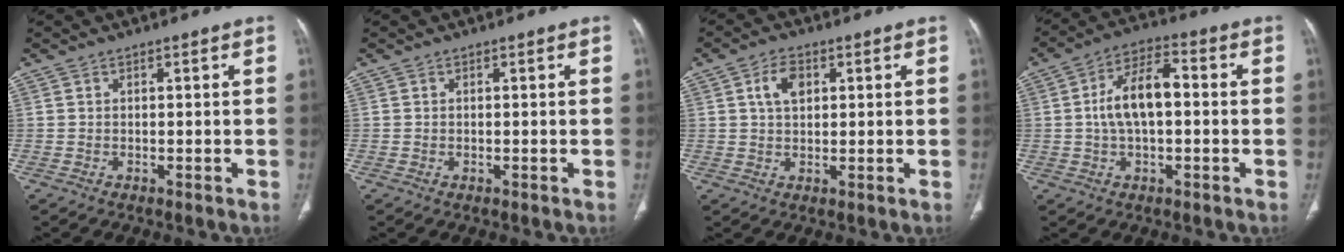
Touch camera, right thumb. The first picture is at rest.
{"total": 0.0}
{"total": 5.0, "force": [1.6, 3.1, 3.5], "torque": [-0.058, 0.003, 0.029]}
{"total": 10.2, "force": [0.2, 5.1, 8.9], "torque": [-0.166, 0.026, -0.002]}